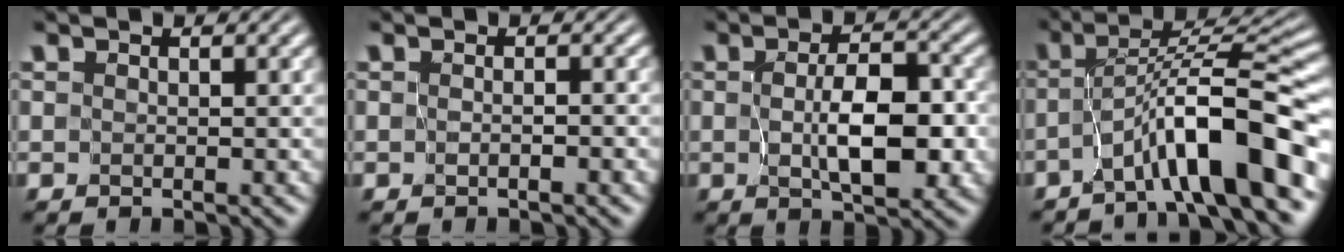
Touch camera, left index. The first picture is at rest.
{"total": 0.6, "force": [-0.4, -0.2, 0.4], "torque": [-0.005, -0.001, -0.006]}
{"total": 5.5, "force": [-0.5, 2.5, 4.9], "torque": [-0.086, -0.007, -0.005]}
{"total": 8.4, "force": [-4.1, 1.3, 7.2], "torque": [-0.100, 0.019, -0.069]}